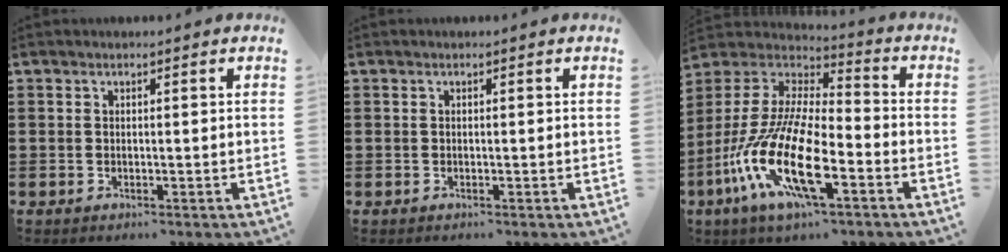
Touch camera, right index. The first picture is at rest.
{"total": 0.0}
{"total": 16.1, "force": [-7.4, 5.4, 13.3], "torque": [-0.307, -0.005, -0.143]}